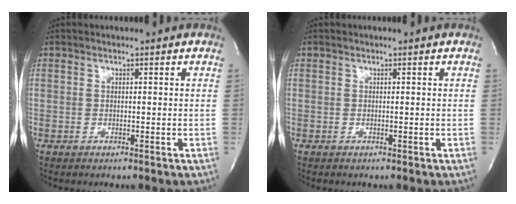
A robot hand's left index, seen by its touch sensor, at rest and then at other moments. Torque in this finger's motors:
{"motor_torque": [0.00, 0.00, -0.07, 0.00]}